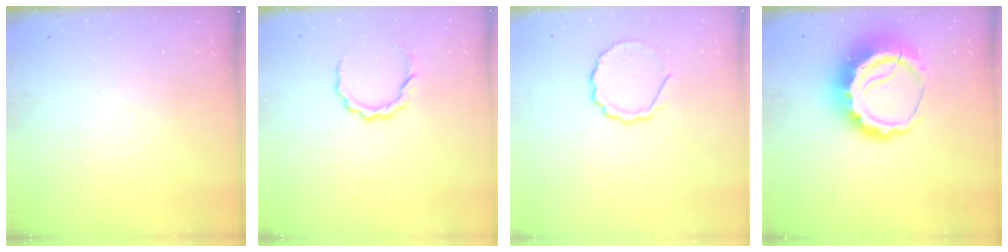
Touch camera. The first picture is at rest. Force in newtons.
{"total": 5.3, "press": 5.2, "slide": 0.2}
{"total": 7.1, "press": 6.9, "slide": 1.6}
{"total": 10.2, "press": 10.1, "slide": 1.7}